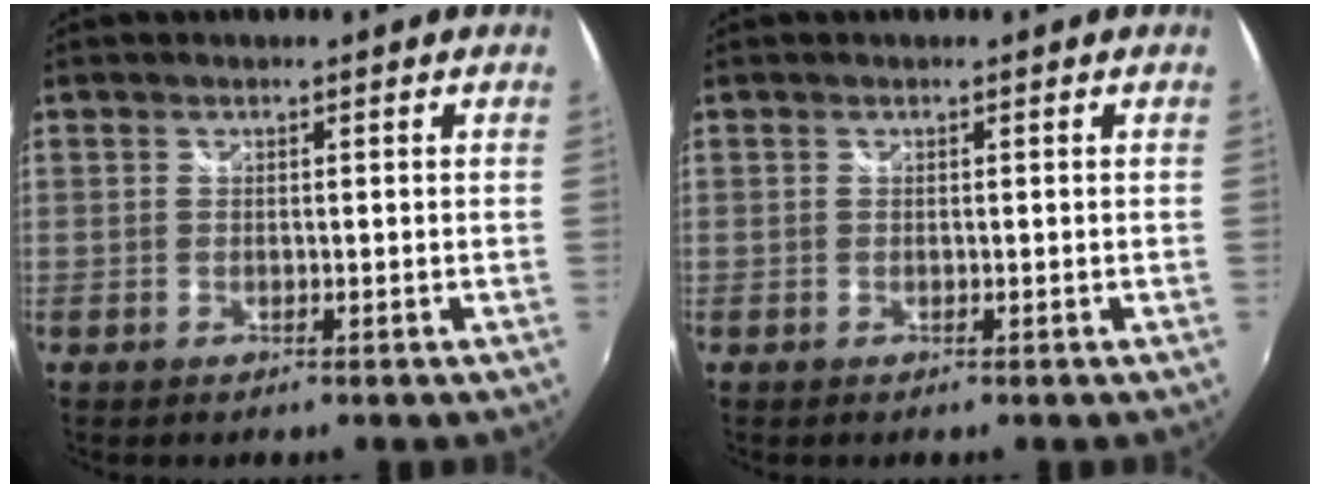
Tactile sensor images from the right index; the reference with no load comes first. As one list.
[{"total": 0.0}]